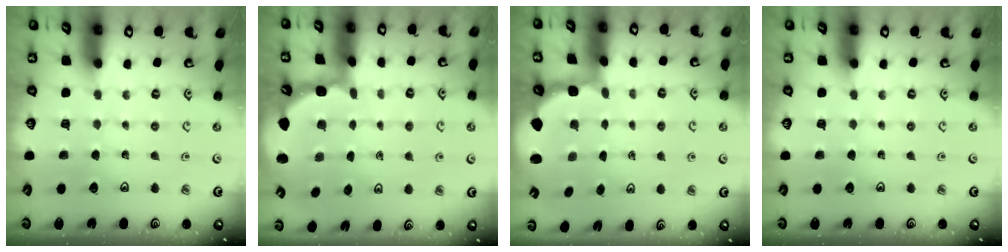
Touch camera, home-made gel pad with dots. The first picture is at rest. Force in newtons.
{"total": 1.9, "press": 1.8, "slide": 0.6}
{"total": 2.8, "press": 2.2, "slide": 1.7}
{"total": 0.0}